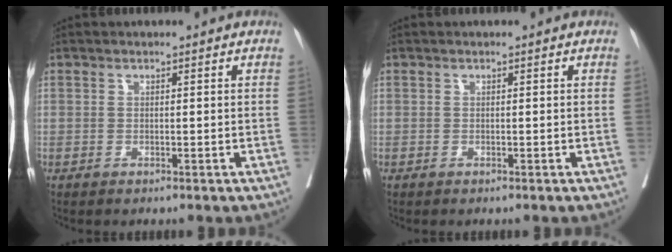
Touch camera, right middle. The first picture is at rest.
{"total": 0.0}